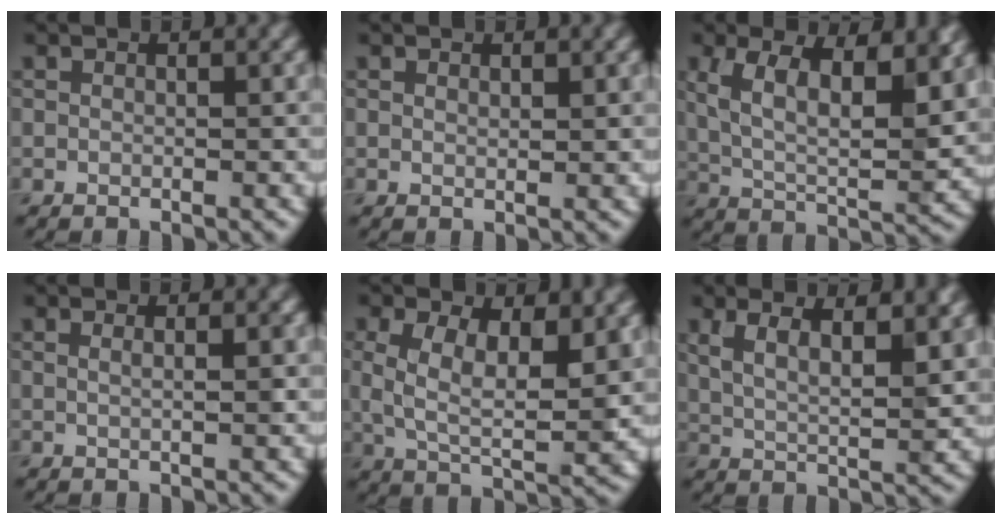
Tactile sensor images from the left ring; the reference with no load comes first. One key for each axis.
{"total": 0.7, "fx": 0.4, "fy": 0.3, "fz": 0.4, "tx": -0.007, "ty": -0.003, "tz": 0.009}
{"total": 10.4, "fx": 4.0, "fy": 4.7, "fz": 8.4, "tx": -0.150, "ty": -0.003, "tz": 0.063}
{"total": 1.8, "fx": 0.5, "fy": 0.6, "fz": 1.6, "tx": -0.011, "ty": 0.002, "tz": -0.004}
{"total": 7.5, "fx": 1.6, "fy": 3.7, "fz": 6.3, "tx": -0.126, "ty": -0.004, "tz": 0.028}
{"total": 6.9, "fx": 3.5, "fy": 2.6, "fz": 5.3, "tx": -0.082, "ty": 0.010, "tz": 0.052}